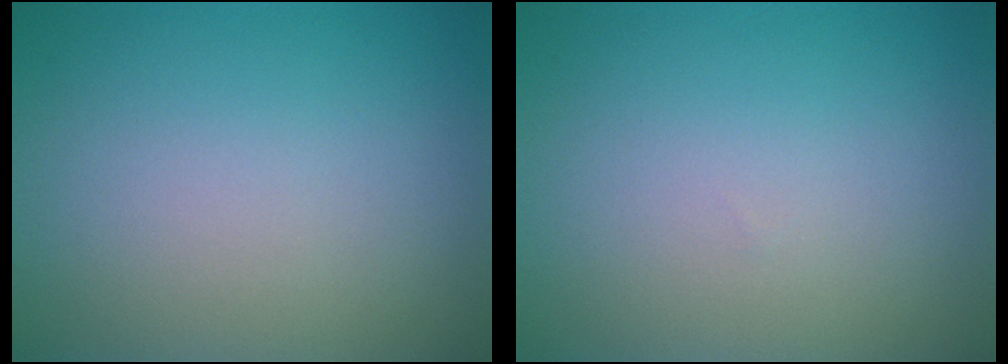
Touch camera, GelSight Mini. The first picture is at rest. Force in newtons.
{"total": 0.0}